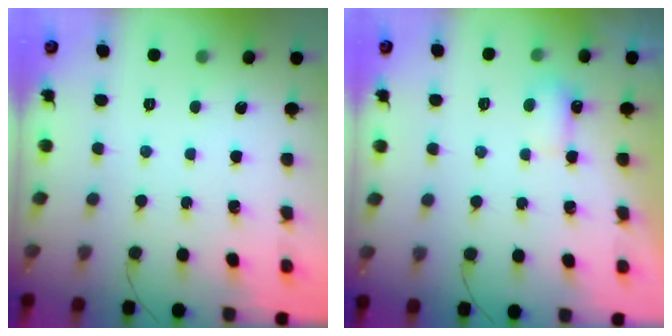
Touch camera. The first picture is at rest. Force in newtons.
{"total": 3.2, "press": 3.0, "slide": 1.1}